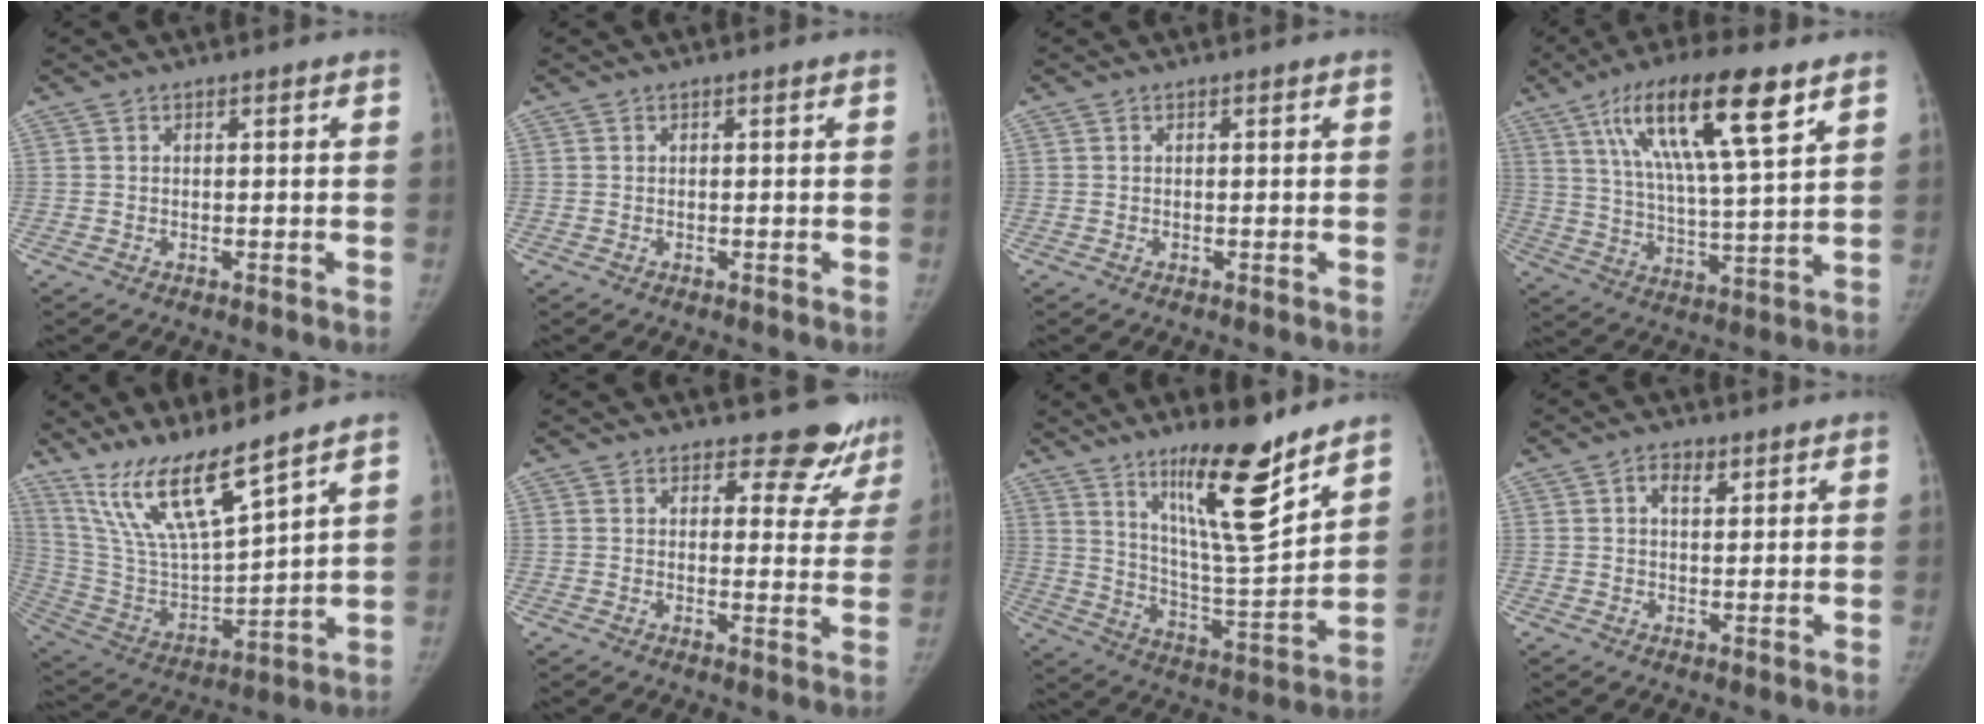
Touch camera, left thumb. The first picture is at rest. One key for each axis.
{"total": 0.0}
{"total": 0.0}
{"total": 19.1, "fx": 9.6, "fy": 4.0, "fz": 16.0, "tx": -0.273, "ty": -0.027, "tz": 0.168}
{"total": 16.2, "fx": 12.4, "fy": 2.2, "fz": 10.1, "tx": -0.182, "ty": -0.069, "tz": 0.254}
{"total": 9.8, "fx": 8.8, "fy": 4.1, "fz": 1.4, "tx": 0.034, "ty": -0.061, "tz": 0.084}
{"total": 17.7, "fx": 11.9, "fy": 3.2, "fz": 12.7, "tx": -0.182, "ty": -0.090, "tz": 0.206}
{"total": 3.4, "fx": 1.6, "fy": 2.0, "fz": 2.3, "tx": -0.027, "ty": -0.005, "tz": 0.024}